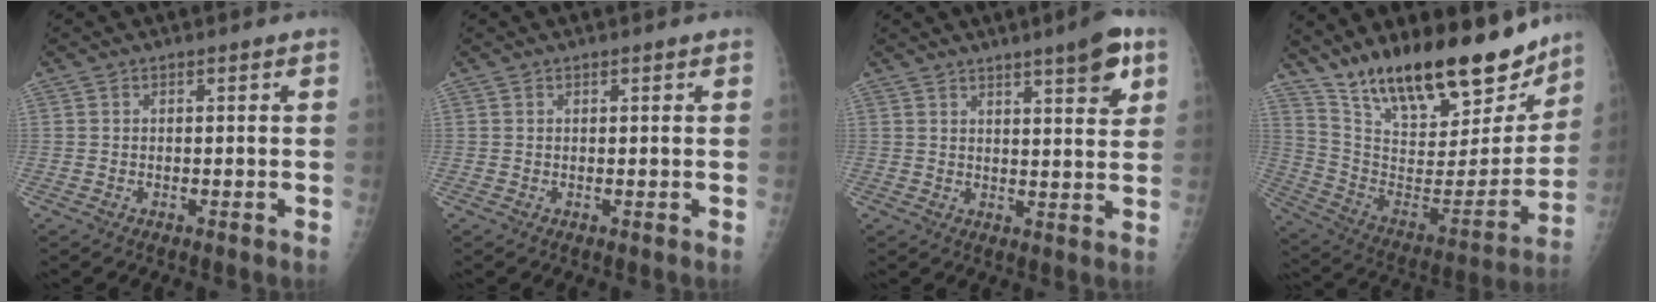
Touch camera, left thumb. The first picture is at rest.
{"total": 0.5, "force": [0.3, 0.2, 0.4], "torque": [-0.007, 0.000, 0.004]}
{"total": 8.0, "force": [4.6, 1.6, 6.4], "torque": [-0.078, -0.022, 0.061]}
{"total": 27.5, "force": [20.3, 9.7, 15.8], "torque": [-0.224, -0.082, 0.336]}